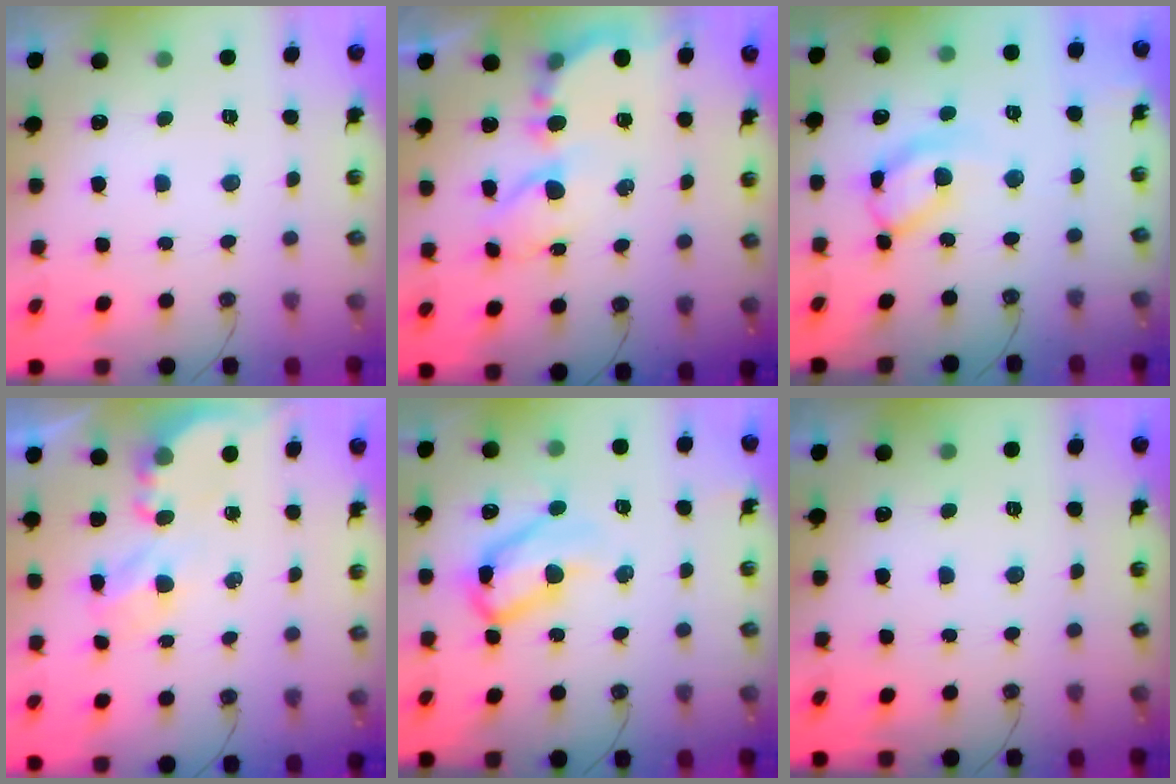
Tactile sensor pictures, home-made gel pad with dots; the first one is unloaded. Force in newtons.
{"total": 7.7, "press": 7.6, "slide": 0.6}
{"total": 10.7, "press": 10.7, "slide": 1.0}
{"total": 4.0, "press": 4.0, "slide": 0.1}
{"total": 12.7, "press": 12.6, "slide": 1.8}
{"total": 0.0}